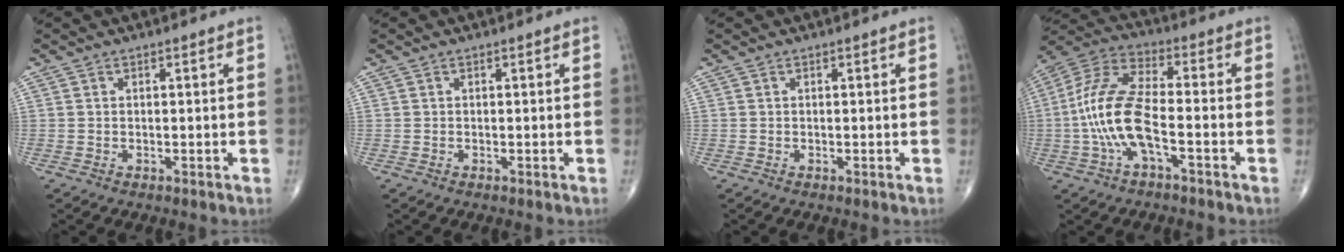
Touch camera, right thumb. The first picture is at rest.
{"total": 0.0}
{"total": 0.0}
{"total": 13.6, "force": [-3.3, 5.1, 12.2], "torque": [-0.271, 0.040, -0.067]}